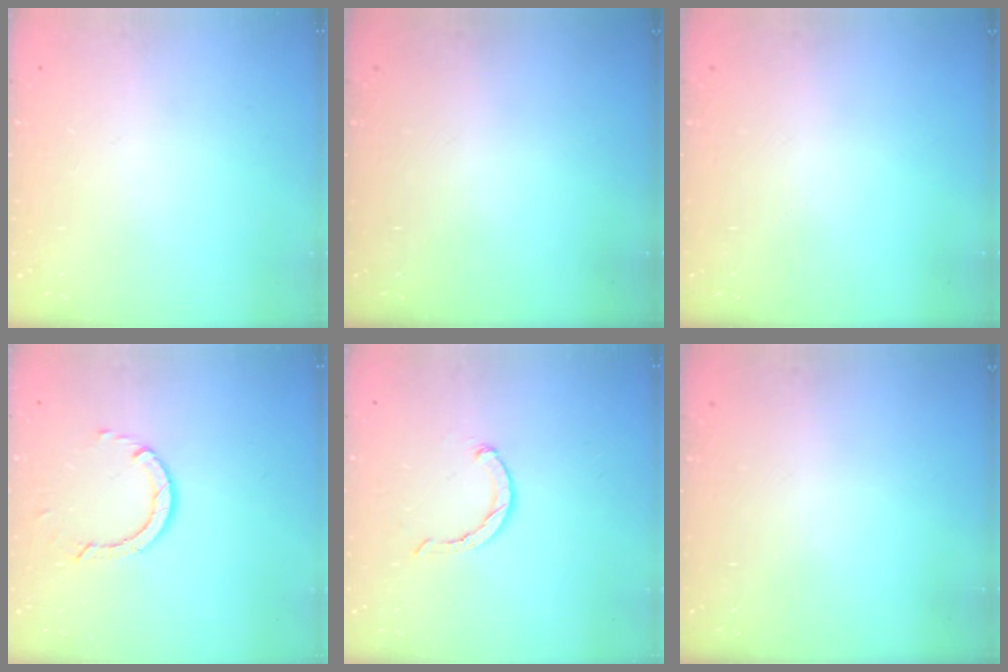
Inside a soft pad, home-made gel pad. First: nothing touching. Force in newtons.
{"total": 0.0}
{"total": 0.0}
{"total": 3.2, "press": 3.2, "slide": 0.0}
{"total": 1.8, "press": 1.8, "slide": 0.4}
{"total": 0.0}